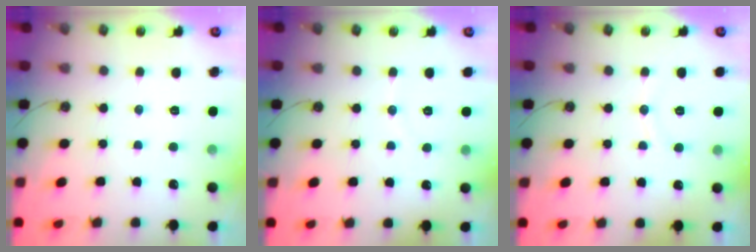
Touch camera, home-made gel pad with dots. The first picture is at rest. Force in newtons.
{"total": 2.3, "press": 2.3, "slide": 0.2}
{"total": 4.5, "press": 4.5, "slide": 0.5}